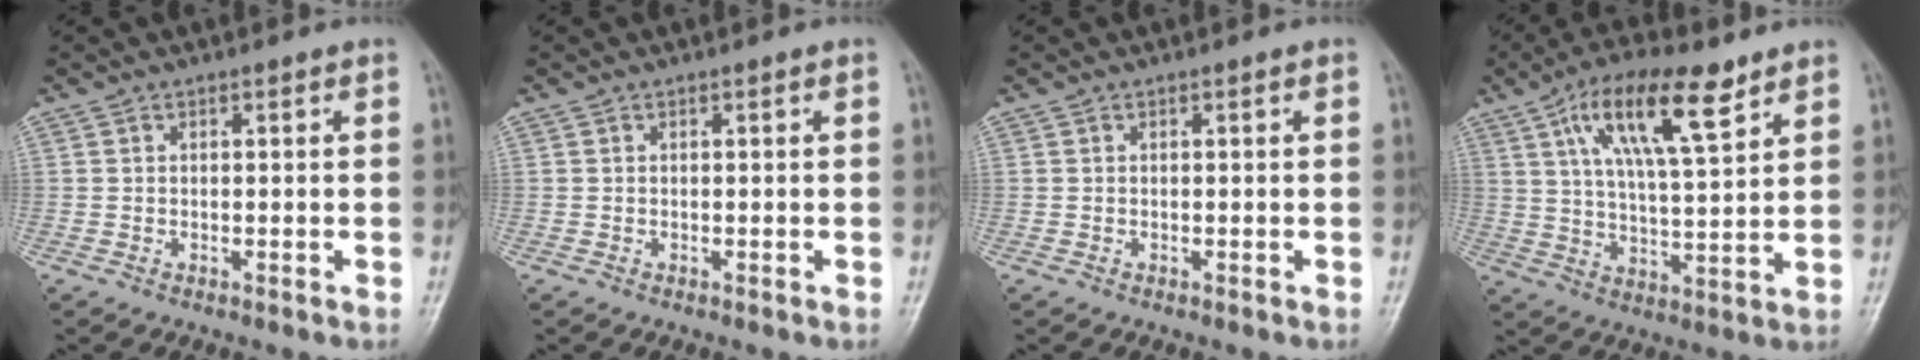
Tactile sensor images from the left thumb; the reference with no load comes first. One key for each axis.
{"total": 0.0}
{"total": 0.0}
{"total": 15.2, "fx": 8.0, "fy": 5.0, "fz": 11.9, "tx": -0.189, "ty": -0.020, "tz": 0.141}